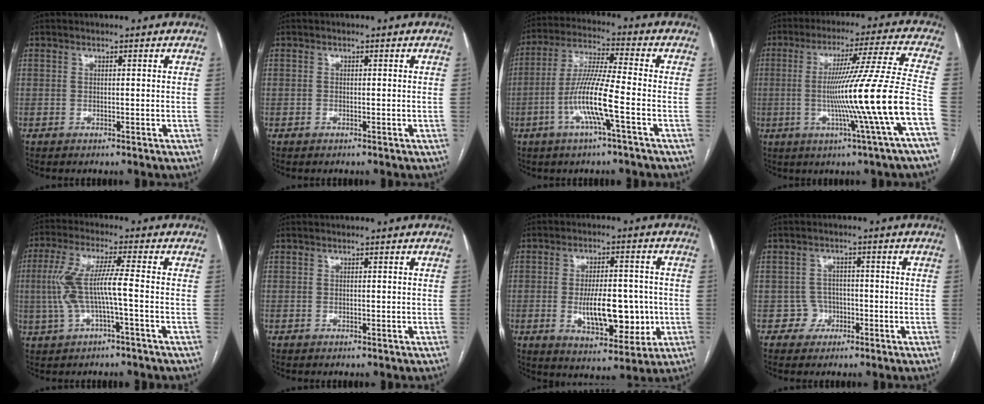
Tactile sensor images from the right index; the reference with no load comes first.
{"total": 0.0}
{"total": 10.5, "force": [-3.4, -0.1, 9.9], "torque": [-0.200, -0.003, -0.070]}
{"total": 17.1, "force": [-4.1, -3.5, 16.3], "torque": [-0.265, -0.015, -0.072]}
{"total": 8.2, "force": [-0.9, 0.6, 8.1], "torque": [-0.177, 0.021, -0.019]}
{"total": 0.0}
{"total": 11.5, "force": [-1.5, 4.8, 10.3], "torque": [-0.167, -0.001, -0.016]}
{"total": 3.3, "force": [-1.2, 3.0, -0.4], "torque": [0.019, 0.015, -0.021]}